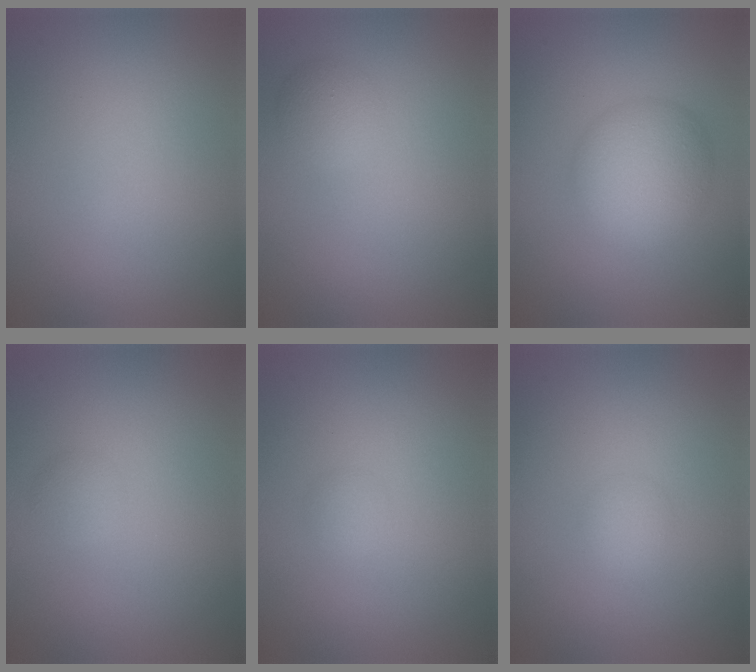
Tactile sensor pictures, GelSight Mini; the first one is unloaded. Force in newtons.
{"total": 1.7, "press": 1.7, "slide": 0.1}
{"total": 5.4, "press": 5.4, "slide": 0.1}
{"total": 1.1, "press": 1.1, "slide": 0.1}
{"total": 0.9, "press": 0.9, "slide": 0.1}
{"total": 1.3, "press": 1.3, "slide": 0.1}